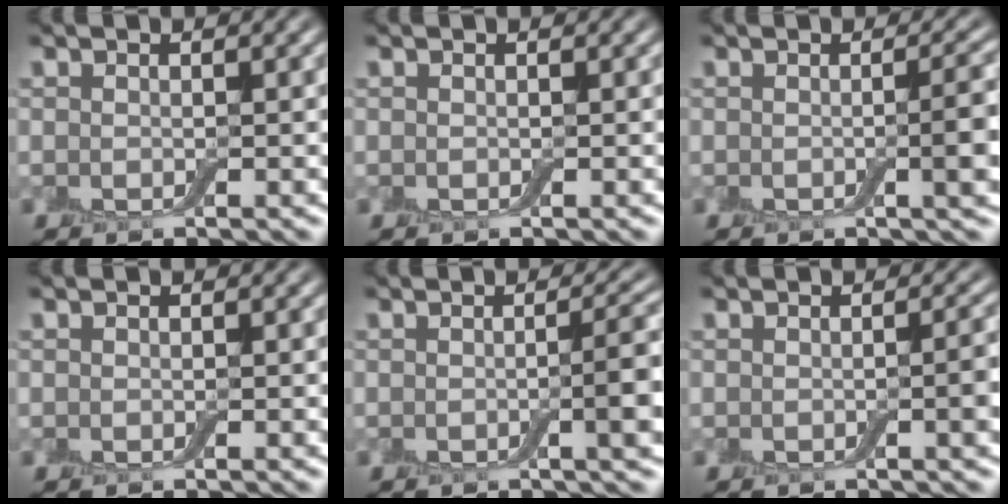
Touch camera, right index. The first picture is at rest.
{"total": 0.0}
{"total": 3.3, "force": [-0.2, 0.7, 3.2], "torque": [-0.038, 0.004, -0.007]}
{"total": 0.0}
{"total": 3.7, "force": [-0.3, 0.7, 3.6], "torque": [-0.043, 0.007, -0.010]}
{"total": 1.9, "force": [-0.2, 0.4, 1.9], "torque": [-0.022, 0.001, -0.004]}